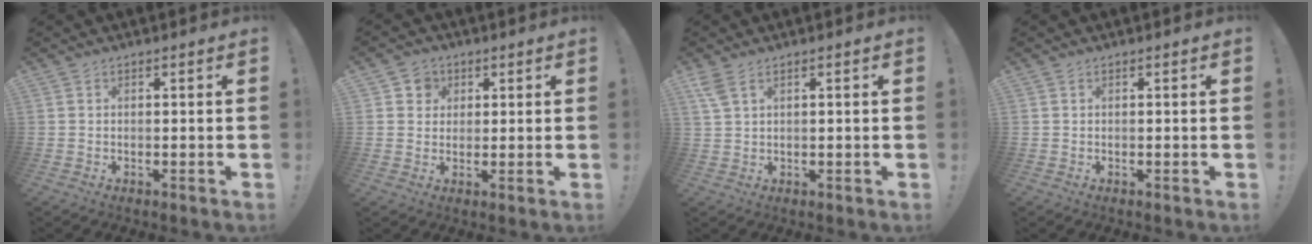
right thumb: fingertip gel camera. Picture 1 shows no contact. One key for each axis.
{"total": 4.3, "fx": 1.3, "fy": 4.0, "fz": 0.9, "tx": -0.015, "ty": 0.000, "tz": 0.023}
{"total": 3.8, "fx": 2.3, "fy": 1.6, "fz": 2.5, "tx": -0.051, "ty": -0.002, "tz": 0.044}
{"total": 0.0}